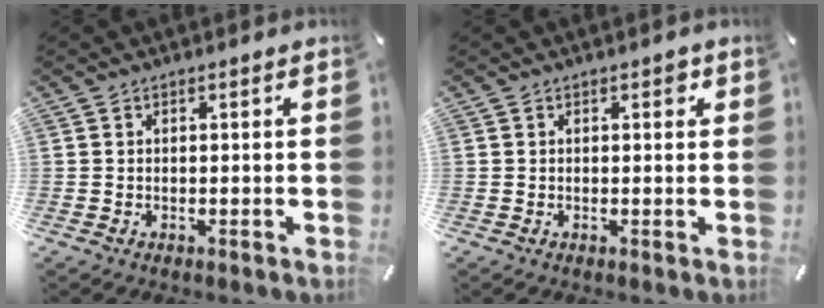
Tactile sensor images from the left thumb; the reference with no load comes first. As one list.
[{"total": 1.2, "force": [0.5, 0.8, 0.8], "torque": [0.000, -0.001, 0.004]}]